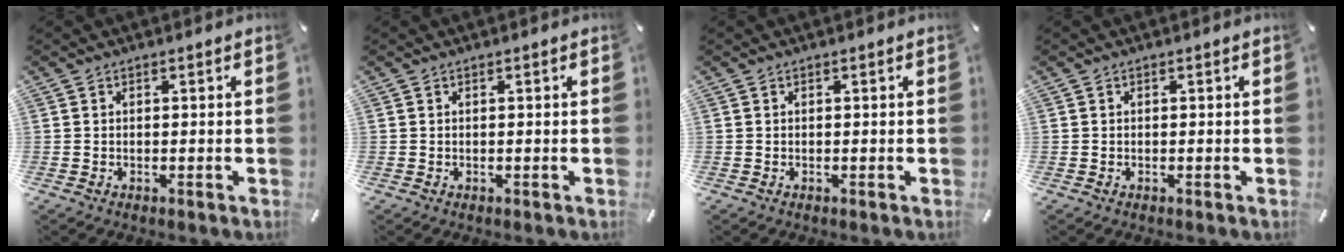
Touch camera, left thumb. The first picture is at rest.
{"total": 0.0}
{"total": 0.0}
{"total": 0.0}